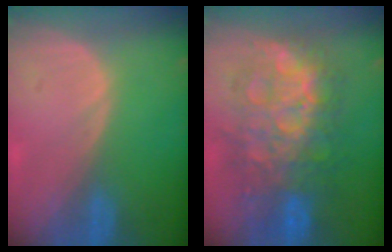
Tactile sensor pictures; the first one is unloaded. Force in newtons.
{"total": 12.4, "press": 12.4, "slide": 1.2}